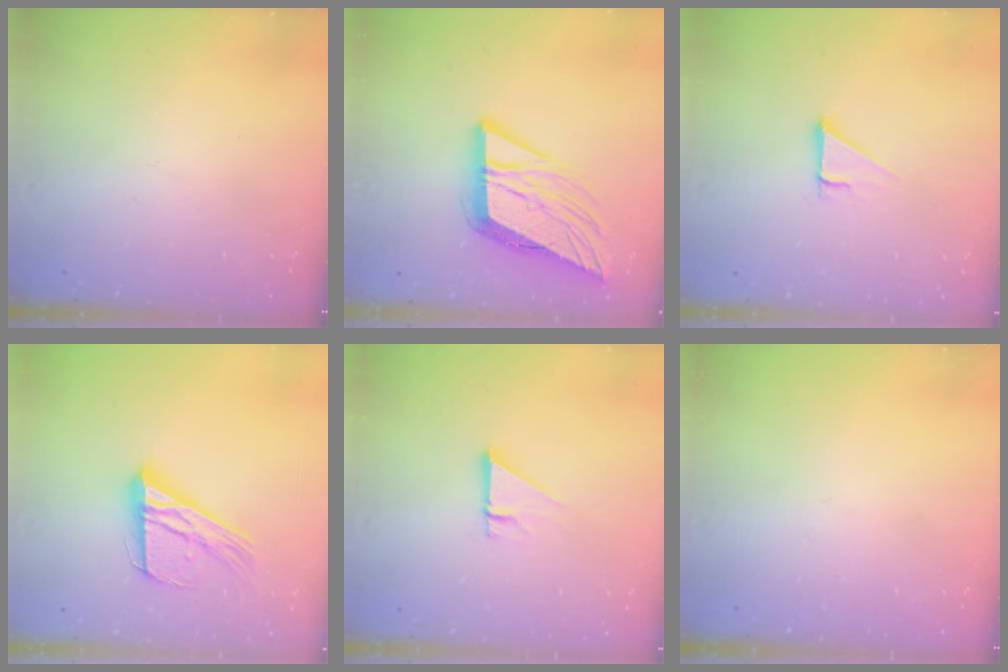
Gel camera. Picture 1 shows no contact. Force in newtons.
{"total": 13.2, "press": 13.0, "slide": 2.6}
{"total": 2.8, "press": 2.8, "slide": 0.0}
{"total": 17.6, "press": 17.5, "slide": 1.7}
{"total": 2.7, "press": 2.7, "slide": 0.2}
{"total": 0.0}